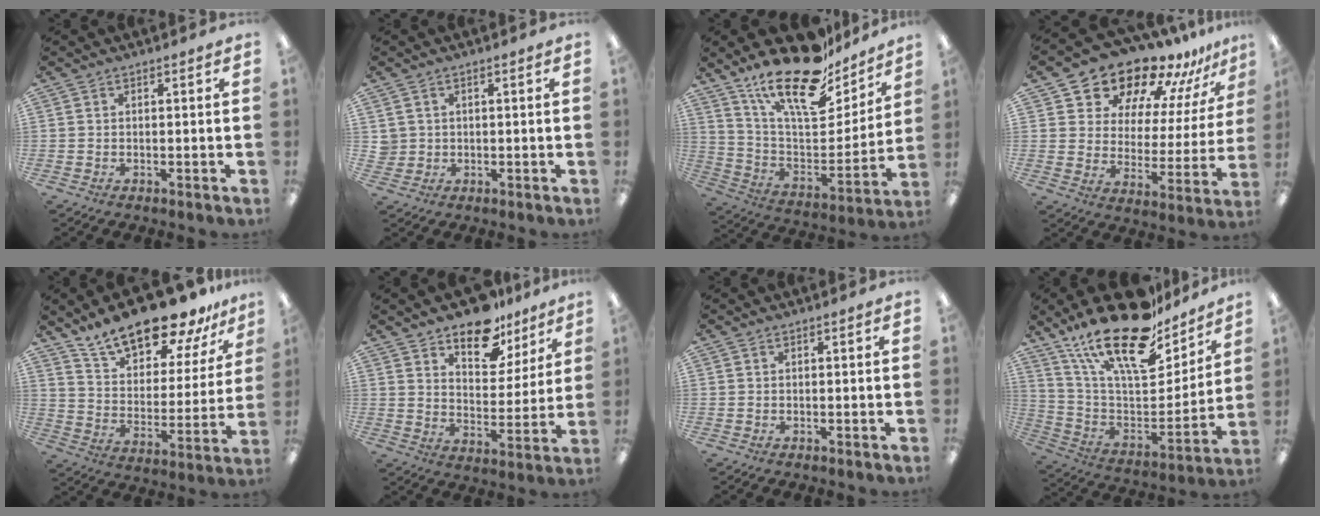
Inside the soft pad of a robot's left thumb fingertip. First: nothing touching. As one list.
[{"total": 2.6, "force": [0.6, 2.5, -0.1], "torque": [-0.006, 0.004, 0.010]}, {"total": 23.4, "force": [17.3, 8.7, 13.1], "torque": [-0.214, -0.111, 0.299]}, {"total": 15.5, "force": [13.8, 6.2, 3.2], "torque": [-0.069, -0.124, 0.243]}, {"total": 18.5, "force": [15.6, 6.4, 7.6], "torque": [-0.134, -0.114, 0.273]}, {"total": 13.1, "force": [10.2, 6.6, 4.8], "torque": [-0.070, -0.065, 0.187]}, {"total": 0.0}, {"total": 26.0, "force": [18.5, 9.8, 15.5], "torque": [-0.260, -0.117, 0.316]}]